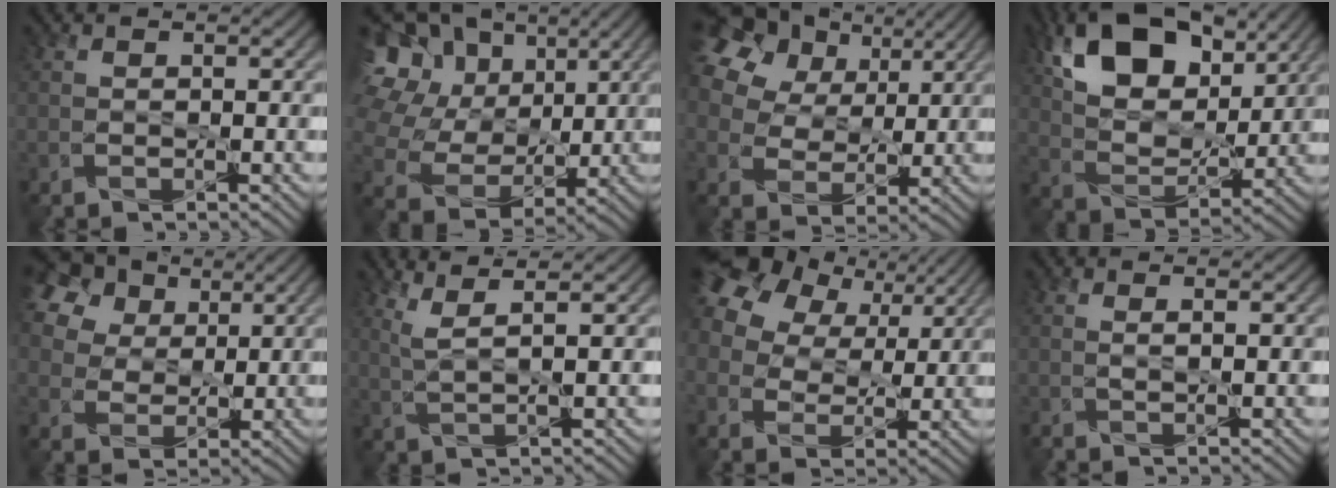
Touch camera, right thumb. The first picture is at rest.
{"total": 18.7, "force": [6.6, 14.8, 9.4], "torque": [-0.295, 0.054, 0.144]}
{"total": 18.8, "force": [9.9, 12.9, 9.4], "torque": [-0.284, 0.073, 0.196]}
{"total": 13.8, "force": [6.9, 7.9, 9.0], "torque": [-0.186, 0.014, 0.127]}
{"total": 16.9, "force": [9.1, 12.0, 7.8], "torque": [-0.245, 0.054, 0.184]}
{"total": 3.7, "force": [2.2, 0.6, 3.0], "torque": [-0.061, 0.006, 0.050]}
{"total": 15.0, "force": [7.5, 10.2, 7.9], "torque": [-0.234, 0.056, 0.147]}
{"total": 1.0, "force": [0.2, 0.1, 1.0], "torque": [-0.020, 0.007, -0.002]}